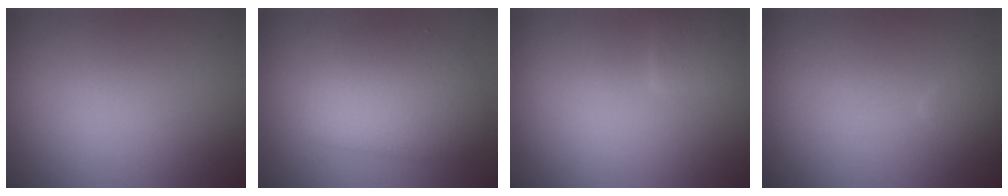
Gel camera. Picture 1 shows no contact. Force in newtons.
{"total": 4.7, "press": 4.7, "slide": 0.1}
{"total": 2.1, "press": 2.1, "slide": 0.1}
{"total": 1.4, "press": 1.4, "slide": 0.1}